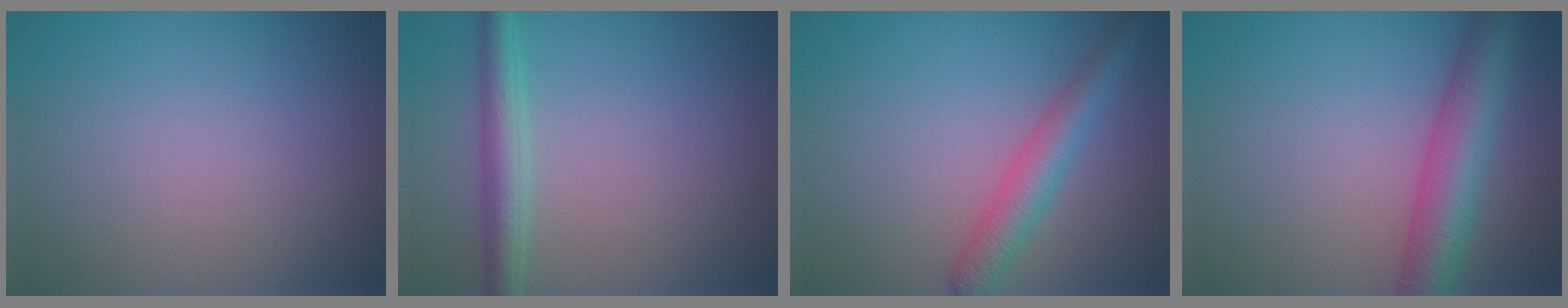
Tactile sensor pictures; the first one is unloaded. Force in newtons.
{"total": 3.2, "press": 3.2, "slide": 0.2}
{"total": 3.5, "press": 3.5, "slide": 0.1}
{"total": 5.7, "press": 5.7, "slide": 0.2}